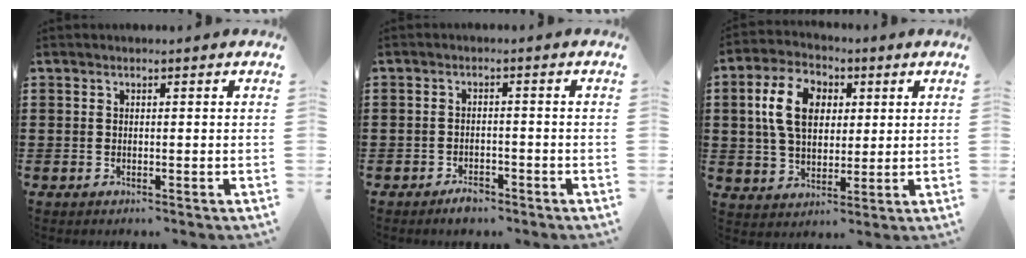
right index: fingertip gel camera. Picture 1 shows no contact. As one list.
[{"total": 2.1, "force": [-1.8, 0.9, 0.8], "torque": [-0.016, 0.004, -0.036]}, {"total": 9.5, "force": [2.1, 6.5, 6.6], "torque": [-0.145, 0.013, 0.031]}]